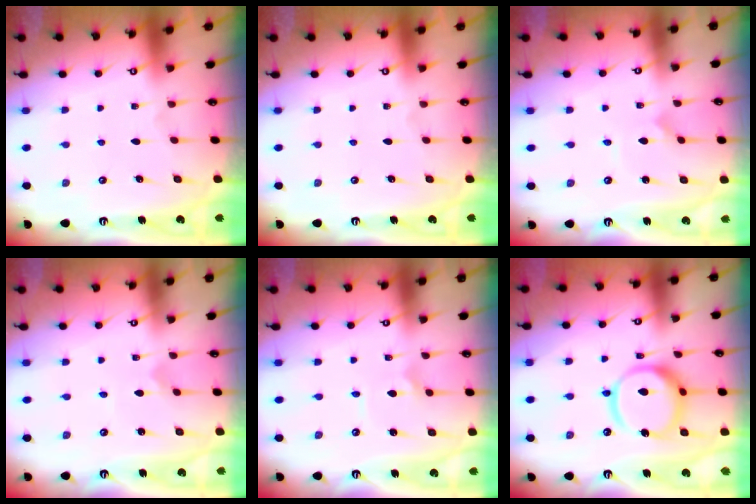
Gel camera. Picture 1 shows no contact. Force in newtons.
{"total": 0.0}
{"total": 1.9, "press": 1.9, "slide": 0.2}
{"total": 0.5, "press": 0.5, "slide": 0.0}
{"total": 1.8, "press": 1.8, "slide": 0.1}
{"total": 15.4, "press": 15.3, "slide": 1.9}